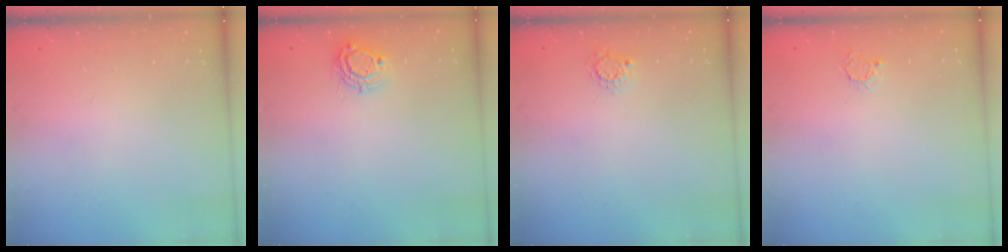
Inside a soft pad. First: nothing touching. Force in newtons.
{"total": 7.4, "press": 7.3, "slide": 0.7}
{"total": 2.5, "press": 2.5, "slide": 0.4}
{"total": 2.3, "press": 2.3, "slide": 0.3}